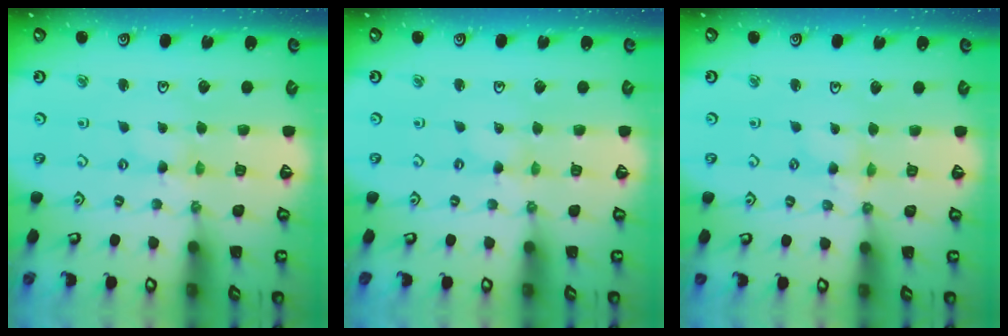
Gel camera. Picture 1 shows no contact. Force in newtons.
{"total": 0.6, "press": 0.6, "slide": 0.1}
{"total": 2.7, "press": 2.7, "slide": 0.3}